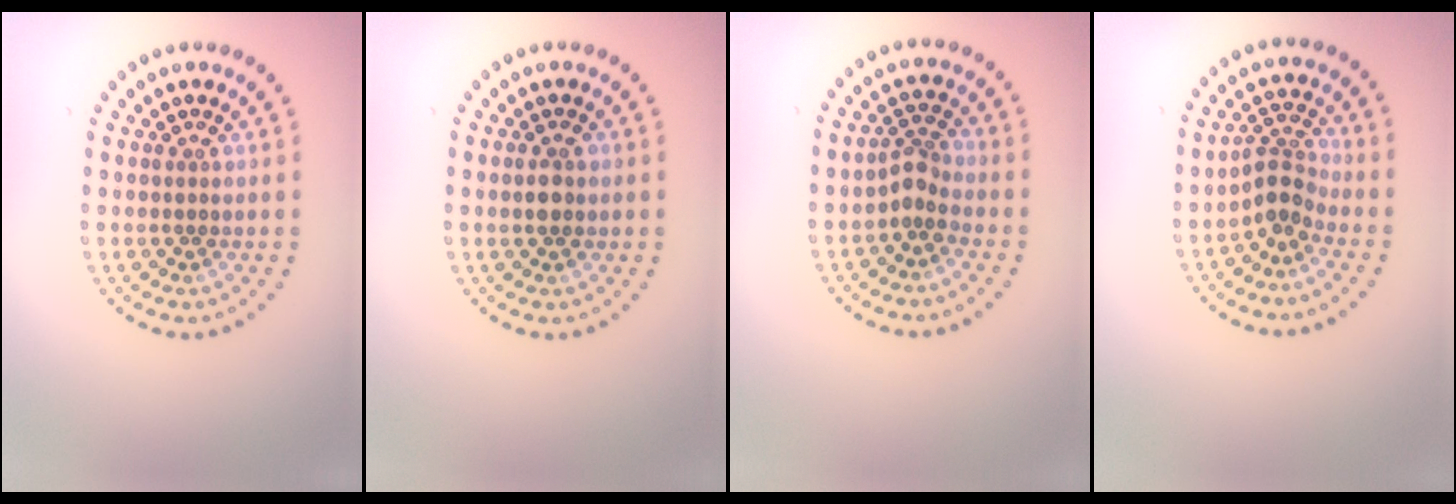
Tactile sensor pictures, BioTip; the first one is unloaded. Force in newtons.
{"total": 1.8, "press": 1.8, "slide": 0.1}
{"total": 1.9, "press": 1.3, "slide": 1.4}
{"total": 2.5, "press": 1.8, "slide": 1.8}